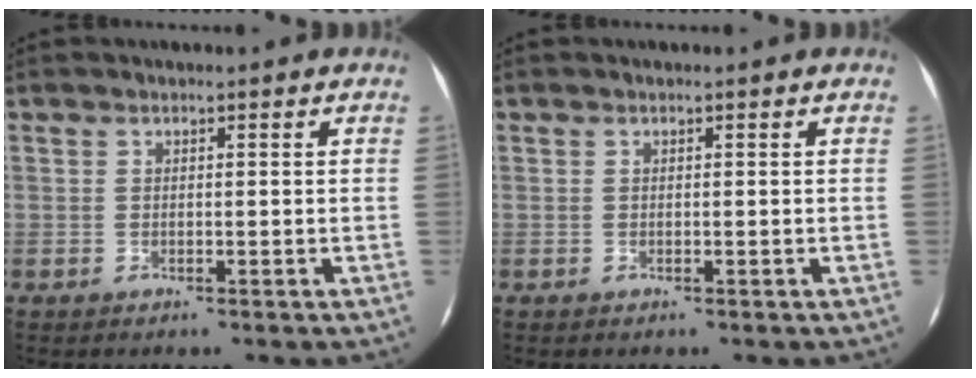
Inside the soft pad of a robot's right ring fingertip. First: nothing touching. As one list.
[{"total": 0.0}]